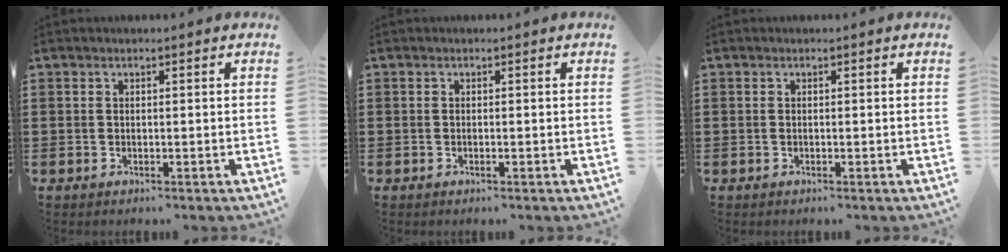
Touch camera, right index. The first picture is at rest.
{"total": 0.0}
{"total": 0.0}